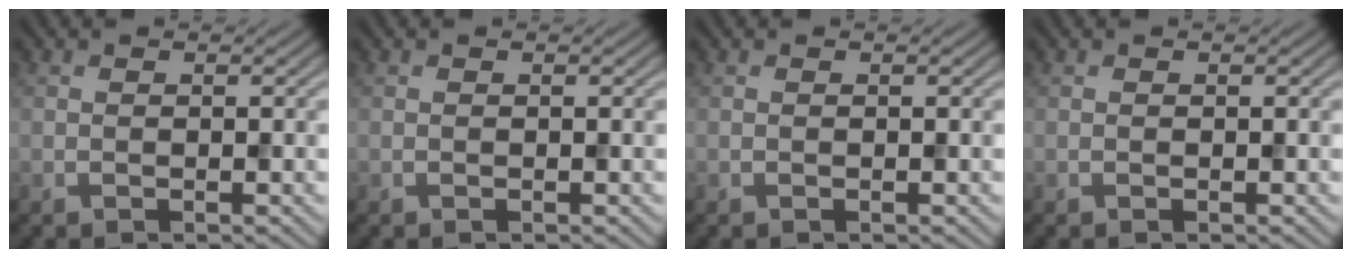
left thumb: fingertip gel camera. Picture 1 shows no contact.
{"total": 0.0}
{"total": 0.0}
{"total": 0.0}